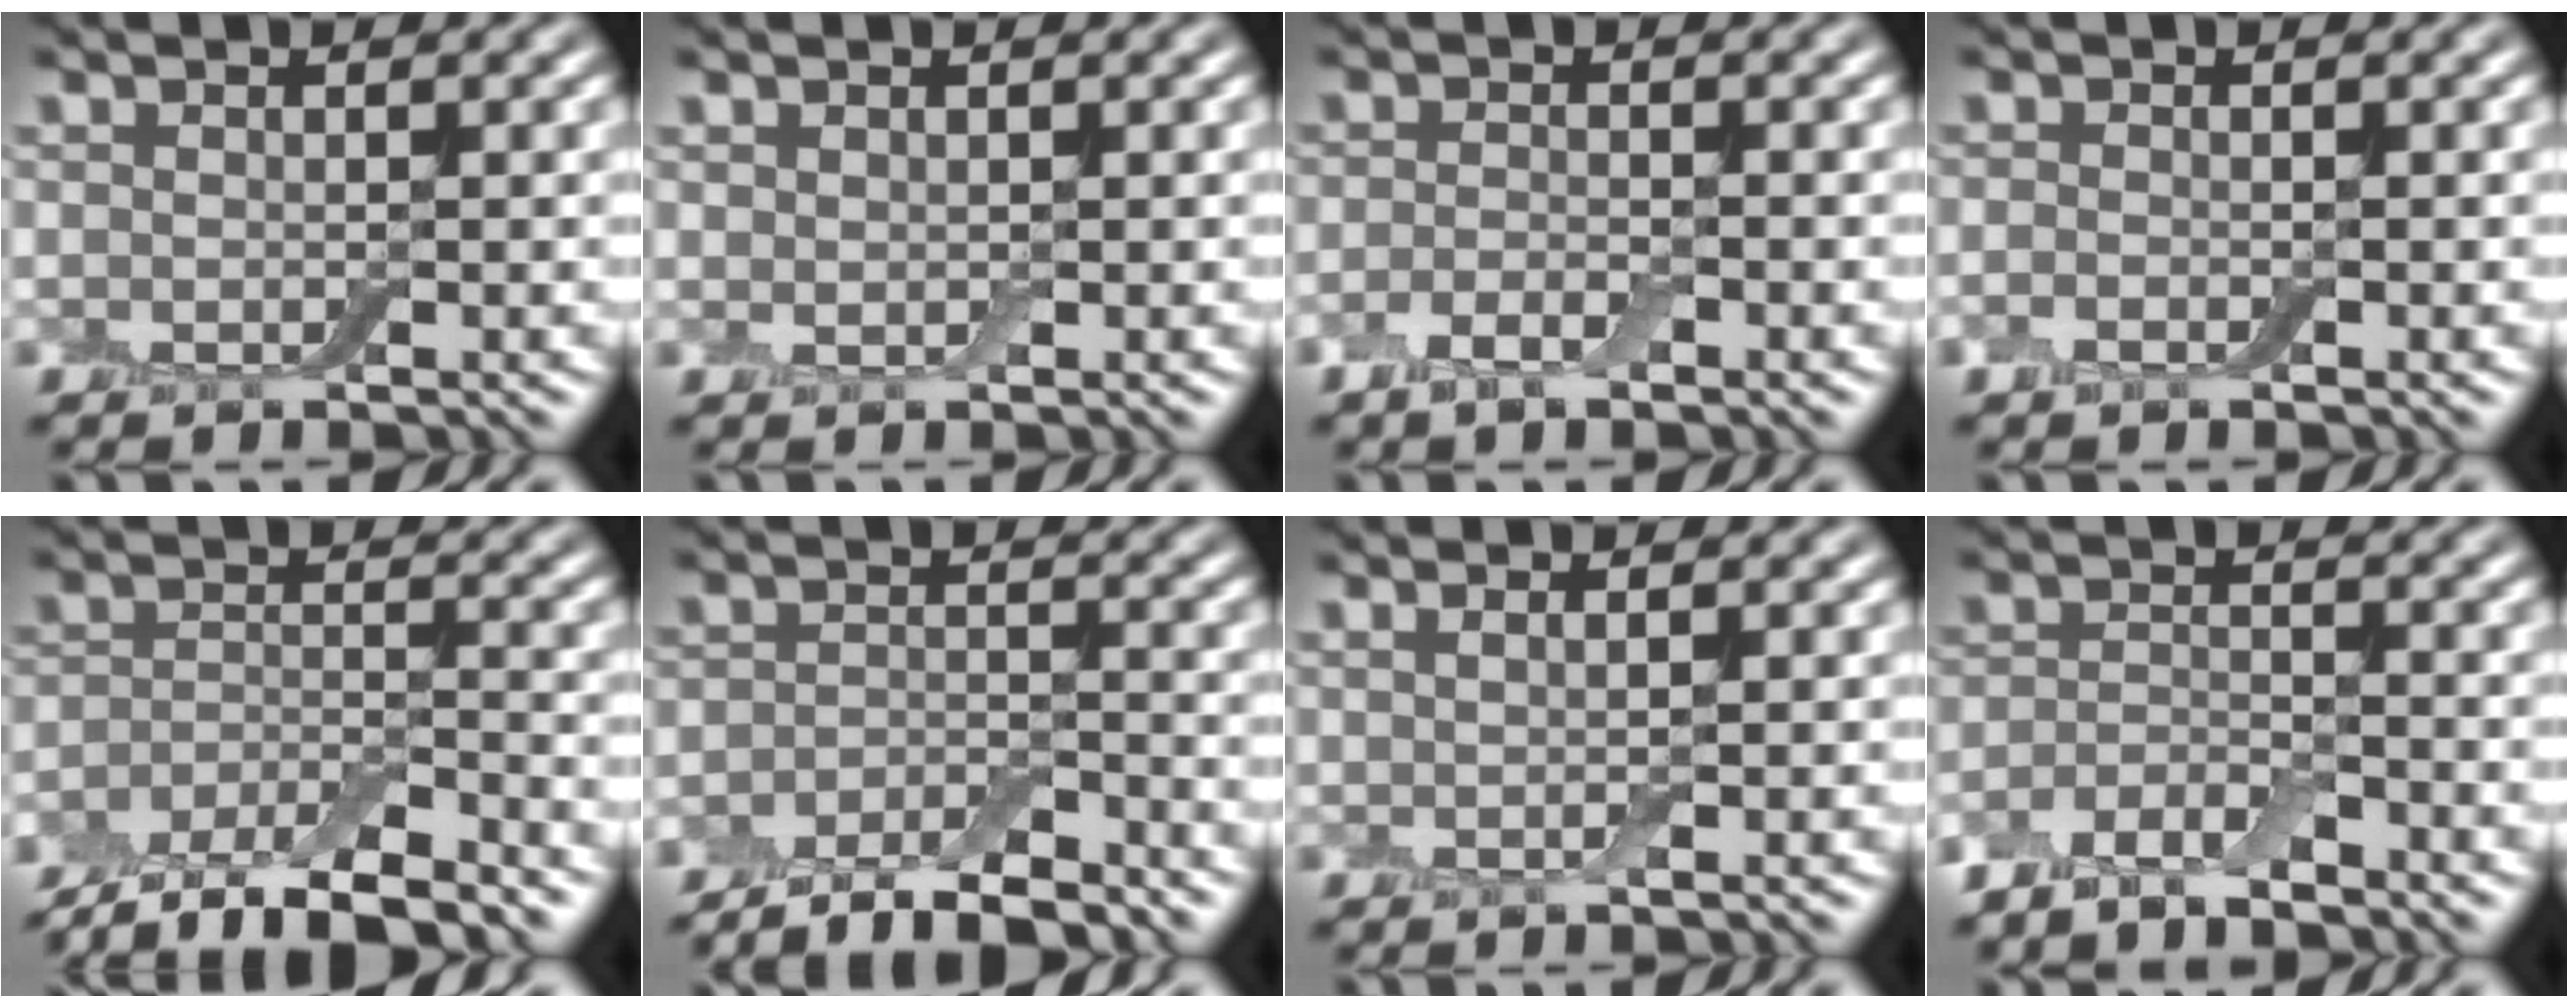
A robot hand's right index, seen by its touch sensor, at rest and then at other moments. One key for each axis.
{"total": 0.7, "fx": 0.3, "fy": 0.5, "fz": 0.3, "tx": -0.002, "ty": 0.004, "tz": 0.004}
{"total": 1.5, "fx": -0.9, "fy": 0.5, "fz": 1.1, "tx": -0.027, "ty": 0.003, "tz": -0.023}
{"total": 0.7, "fx": -0.4, "fy": 0.3, "fz": 0.5, "tx": -0.013, "ty": 0.002, "tz": -0.011}
{"total": 8.2, "fx": -6.7, "fy": 2.7, "fz": 3.8, "tx": -0.072, "ty": -0.007, "tz": -0.115}
{"total": 6.3, "fx": -5.4, "fy": 1.8, "fz": 2.7, "tx": -0.039, "ty": -0.001, "tz": -0.095}
{"total": 0.8, "fx": 0.4, "fy": 0.1, "fz": 0.7, "tx": -0.014, "ty": 0.003, "tz": 0.004}
{"total": 2.9, "fx": -2.6, "fy": 0.7, "fz": 1.2, "tx": -0.031, "ty": 0.001, "tz": -0.058}